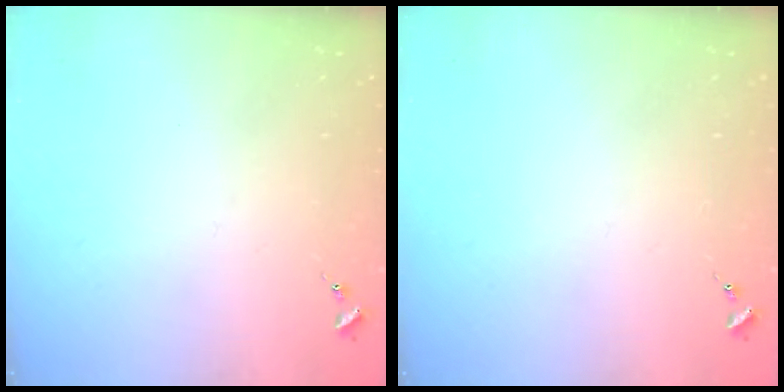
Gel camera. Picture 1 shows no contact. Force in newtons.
{"total": 0.0}